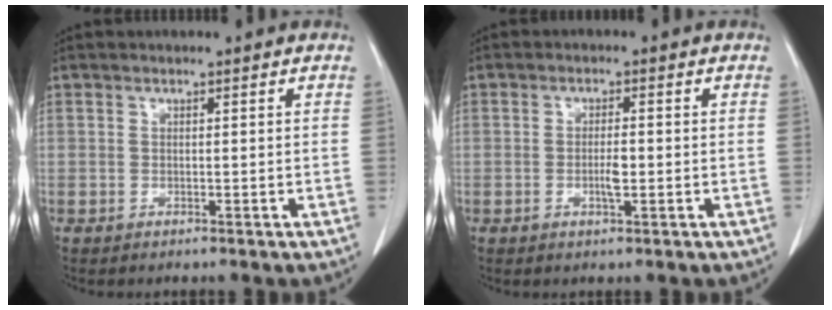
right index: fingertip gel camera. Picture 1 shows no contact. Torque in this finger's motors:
{"motor_torque": [-0.10, 0.17, -0.01, 0.02]}